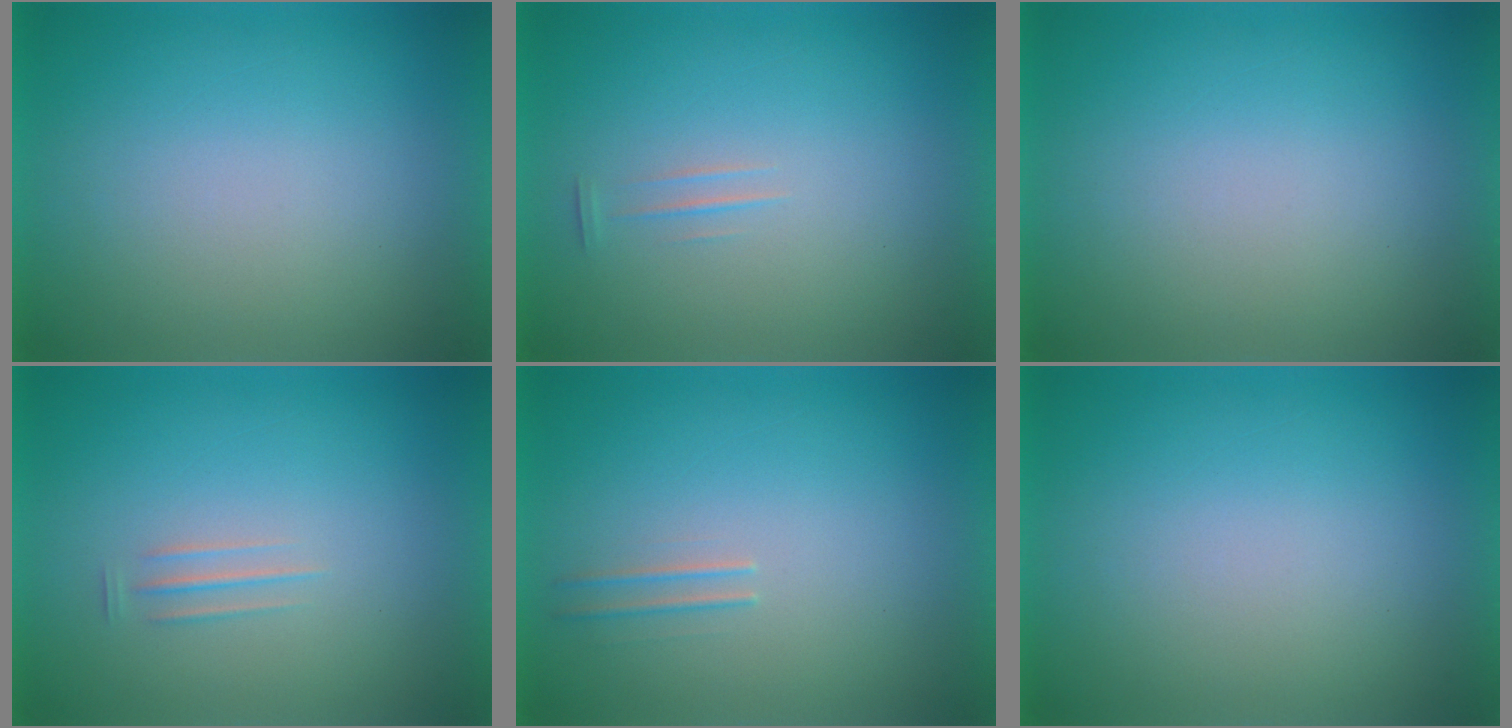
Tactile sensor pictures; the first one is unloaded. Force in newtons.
{"total": 1.1}
{"total": 1.0}
{"total": 1.6}
{"total": 1.5}
{"total": 0.0}